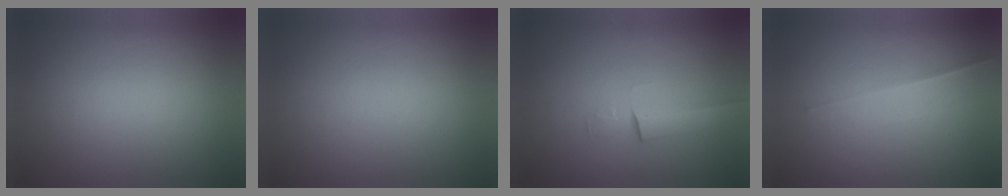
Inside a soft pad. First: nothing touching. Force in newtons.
{"total": 0.0}
{"total": 2.6}
{"total": 2.0}